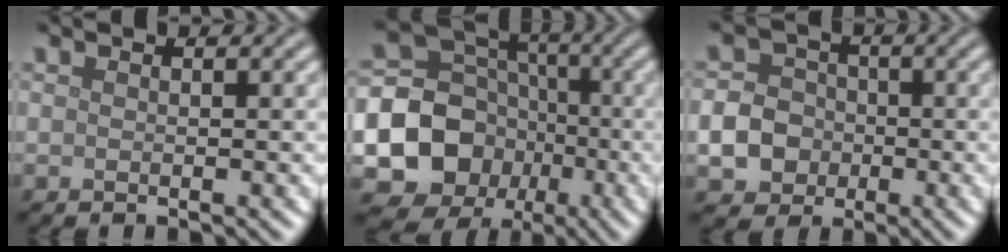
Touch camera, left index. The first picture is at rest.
{"total": 11.0, "force": [-2.9, 9.8, 4.1], "torque": [-0.083, -0.011, -0.071]}
{"total": 4.4, "force": [-1.0, 3.9, 1.9], "torque": [-0.032, 0.000, -0.030]}